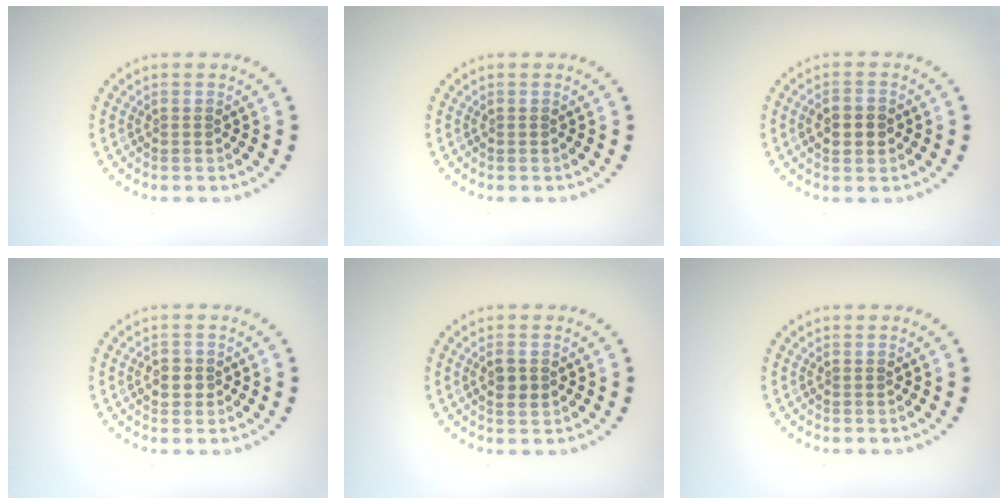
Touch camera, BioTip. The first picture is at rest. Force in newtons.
{"total": 0.0}
{"total": 3.1, "press": 3.1, "slide": 0.2}
{"total": 1.5, "press": 1.5, "slide": 0.2}
{"total": 1.7, "press": 1.7, "slide": 0.4}
{"total": 0.0}